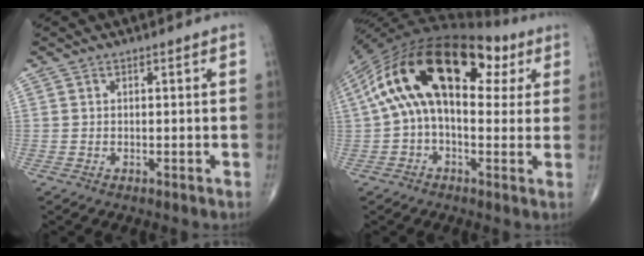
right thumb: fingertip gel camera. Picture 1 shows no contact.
{"total": 23.8, "force": [6.0, 13.0, 19.0], "torque": [-0.334, 0.059, 0.086]}